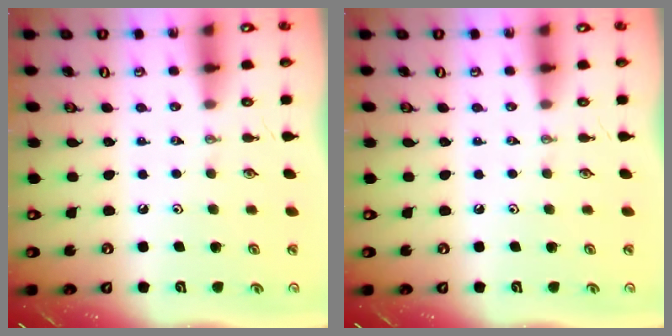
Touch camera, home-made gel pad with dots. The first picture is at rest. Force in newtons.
{"total": 0.0}